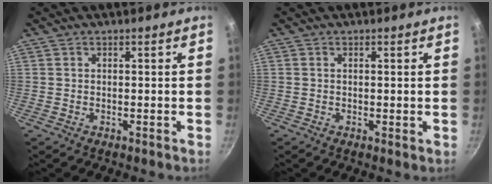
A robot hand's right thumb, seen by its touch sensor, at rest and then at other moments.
{"total": 0.9, "force": [0.1, 0.3, 0.8], "torque": [-0.011, -0.001, -0.001]}